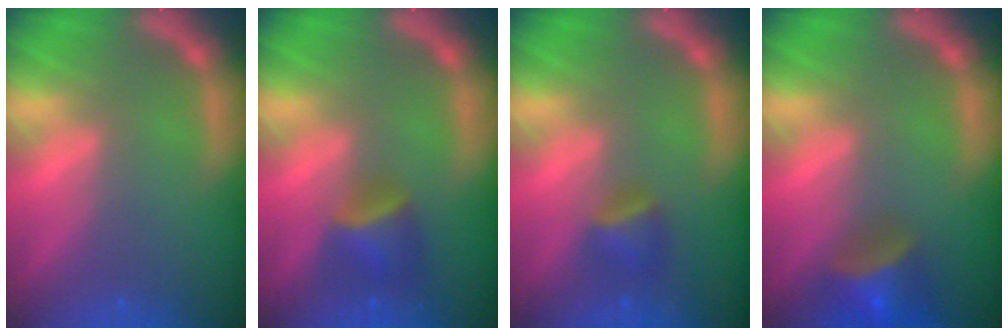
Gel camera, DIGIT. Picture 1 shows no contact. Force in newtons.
{"total": 3.4}
{"total": 2.4}
{"total": 5.0}